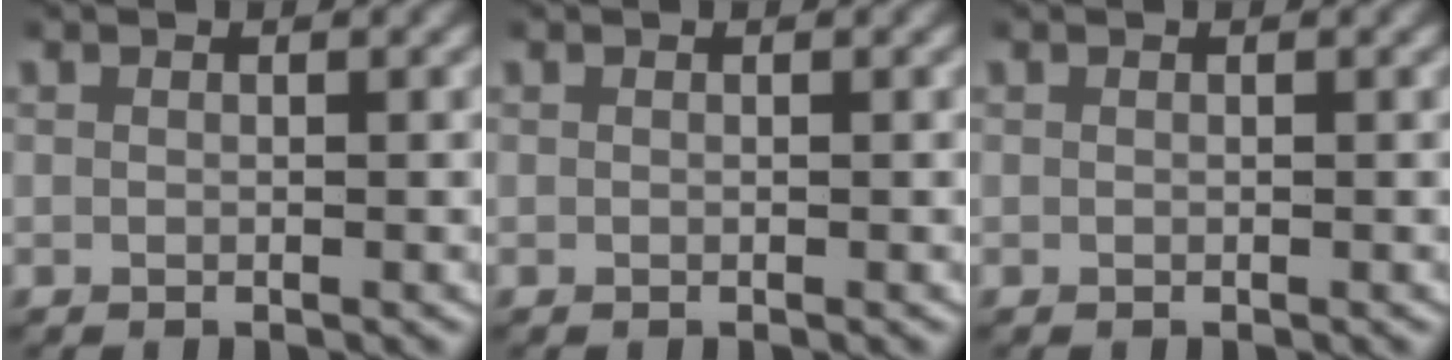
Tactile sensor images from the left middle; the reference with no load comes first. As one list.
[{"total": 0.0}, {"total": 0.0}]